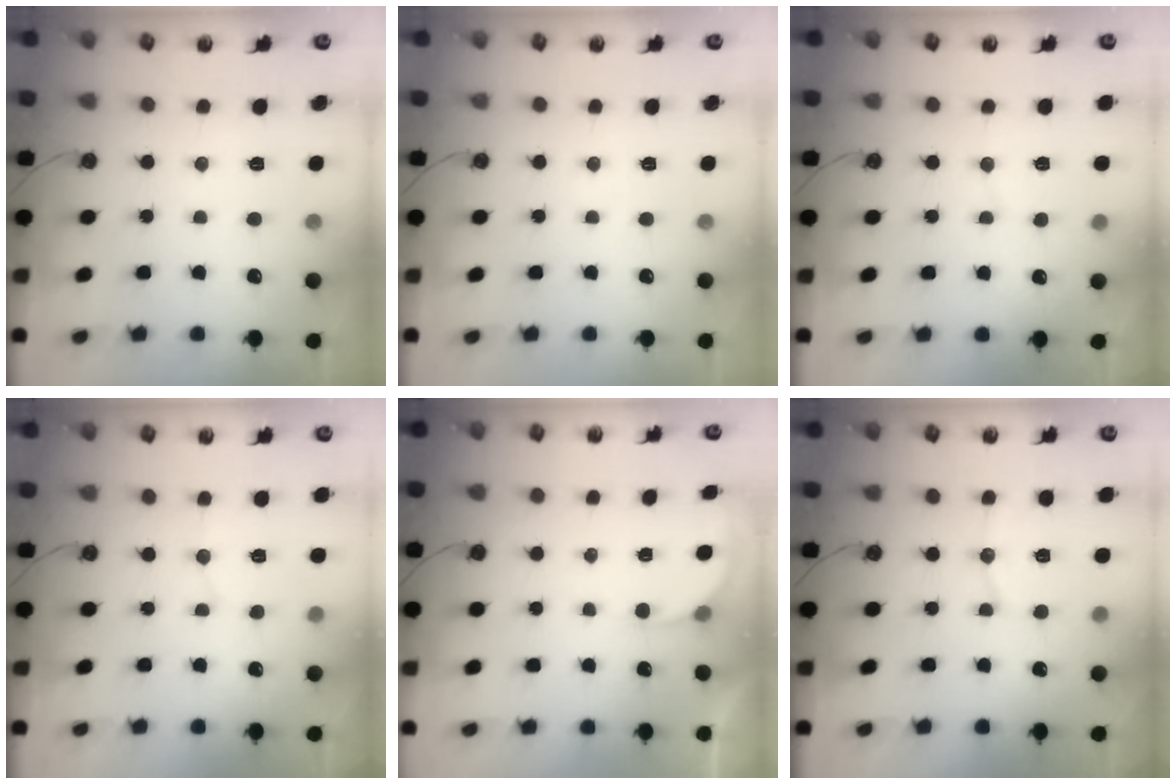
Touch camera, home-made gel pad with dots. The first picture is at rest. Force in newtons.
{"total": 0.0}
{"total": 3.2, "press": 3.2, "slide": 0.3}
{"total": 5.5, "press": 5.4, "slide": 1.0}
{"total": 4.1, "press": 4.1, "slide": 0.3}
{"total": 6.7, "press": 6.4, "slide": 1.9}